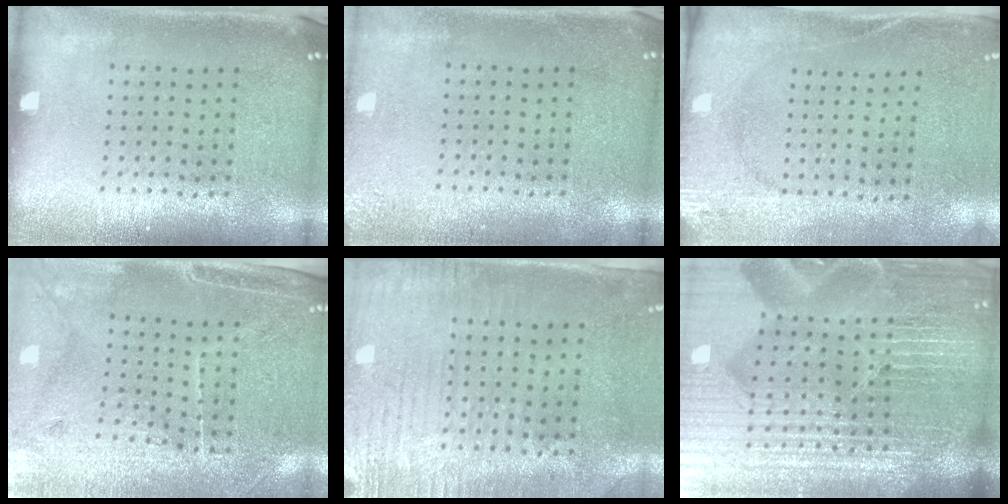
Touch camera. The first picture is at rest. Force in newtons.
{"total": 1.9, "press": 1.9, "slide": 0.2}
{"total": 2.7, "press": 2.1, "slide": 1.7}
{"total": 3.2, "press": 3.0, "slide": 1.3}
{"total": 2.9, "press": 2.4, "slide": 1.7}
{"total": 7.2, "press": 6.3, "slide": 3.5}